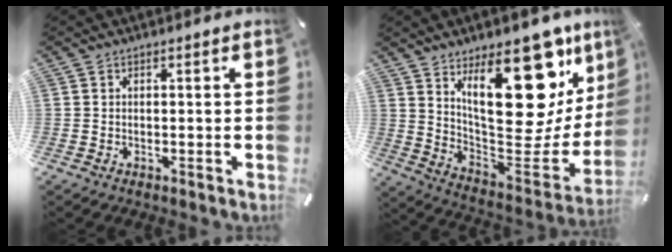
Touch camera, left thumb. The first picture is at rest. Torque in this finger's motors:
{"motor_torque": [3.24, 1.77, 1.39, -1.38, 0.64]}